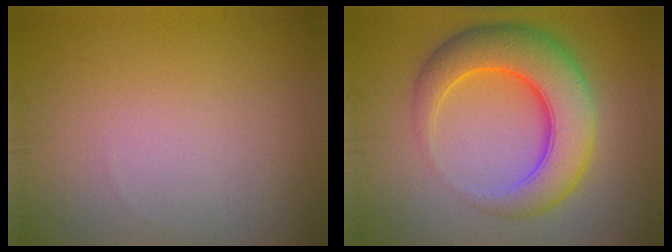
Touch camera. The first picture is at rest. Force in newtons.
{"total": 8.1, "press": 8.1, "slide": 0.2}